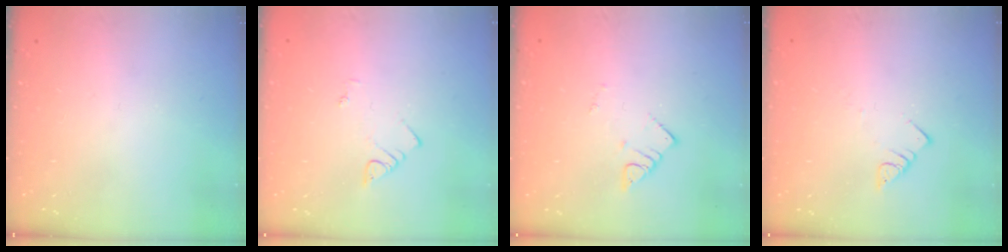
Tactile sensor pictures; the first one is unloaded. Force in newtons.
{"total": 2.1, "press": 2.1, "slide": 0.4}
{"total": 2.7, "press": 2.7, "slide": 0.1}
{"total": 3.0, "press": 3.0, "slide": 0.1}